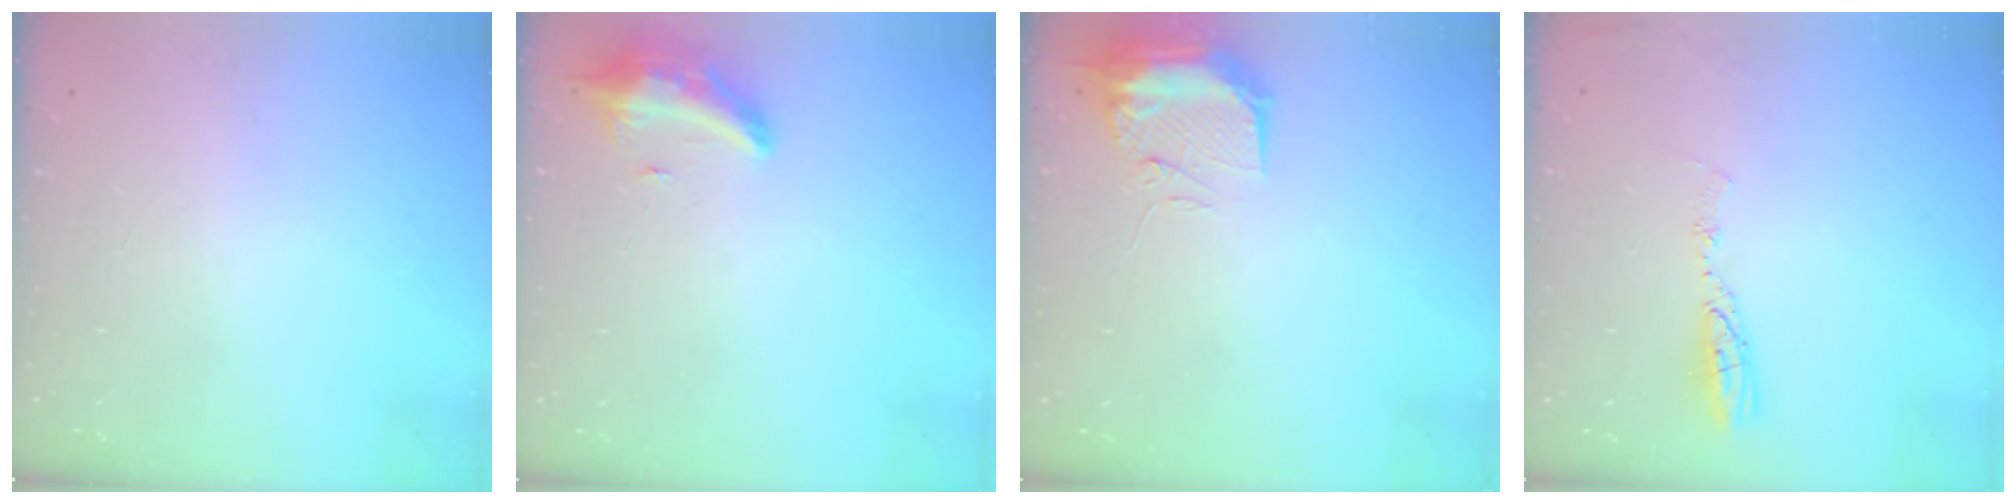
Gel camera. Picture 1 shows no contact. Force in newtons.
{"total": 8.3, "press": 8.2, "slide": 1.5}
{"total": 10.0, "press": 9.9, "slide": 1.6}
{"total": 5.9, "press": 5.8, "slide": 0.7}